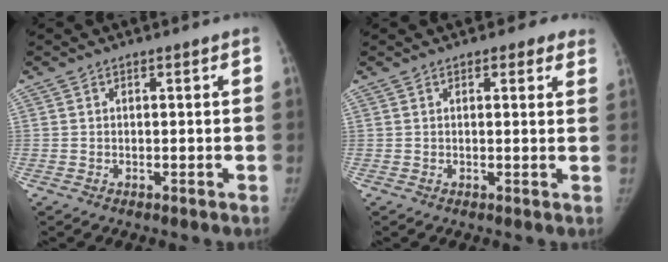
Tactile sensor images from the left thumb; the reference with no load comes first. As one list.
[{"total": 4.2, "force": [3.0, 2.2, 2.0], "torque": [0.014, -0.007, 0.027]}]